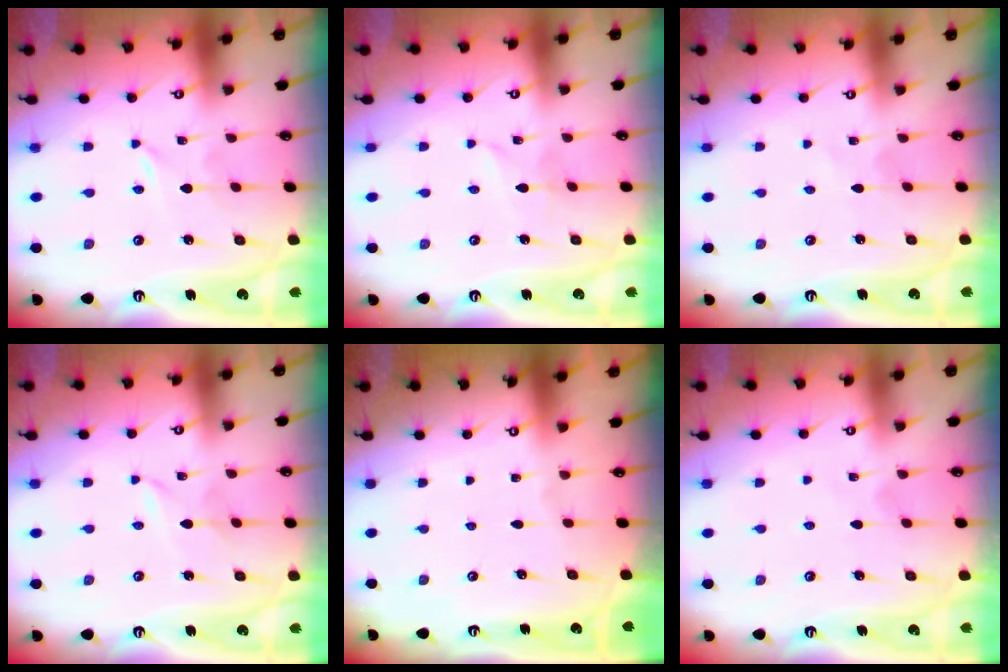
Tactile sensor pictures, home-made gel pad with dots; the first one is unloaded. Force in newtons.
{"total": 1.6, "press": 1.6, "slide": 0.2}
{"total": 1.5, "press": 1.5, "slide": 0.2}
{"total": 1.0, "press": 1.0, "slide": 0.2}
{"total": 0.0}
{"total": 2.4, "press": 2.4, "slide": 0.2}